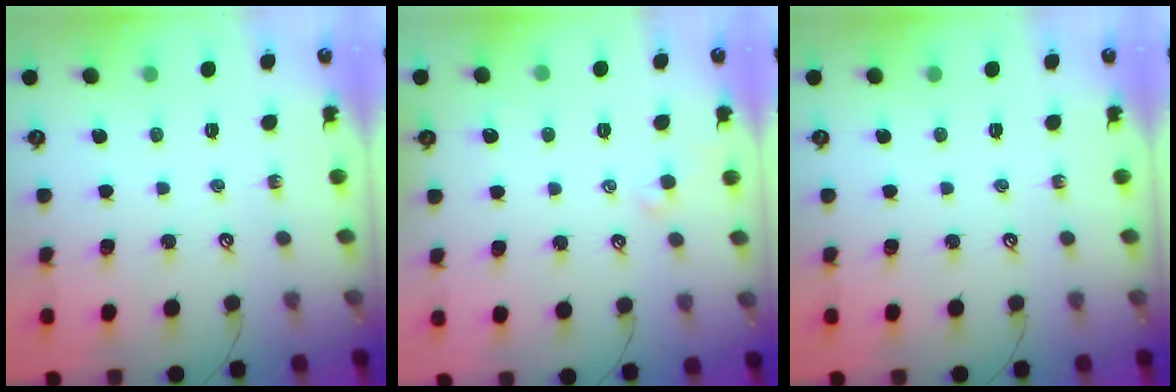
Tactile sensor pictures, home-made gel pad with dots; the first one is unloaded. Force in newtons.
{"total": 2.5, "press": 2.5, "slide": 0.4}
{"total": 0.0}